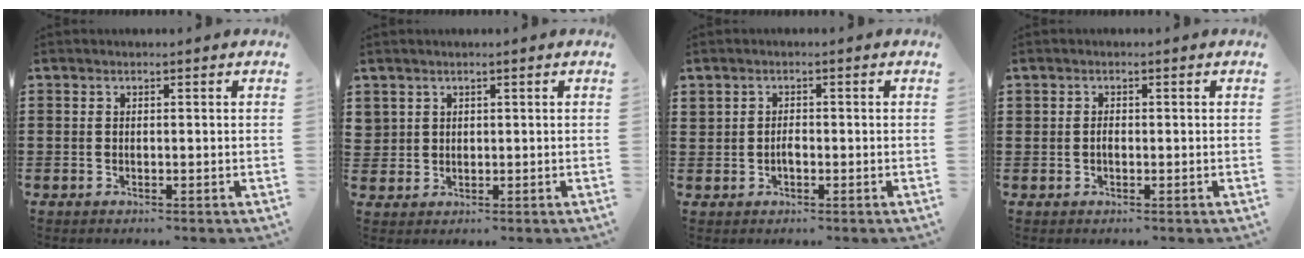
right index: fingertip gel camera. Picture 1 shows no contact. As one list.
[{"total": 1.7, "force": [1.2, 1.3, 0.1], "torque": [-0.009, 0.004, 0.024]}, {"total": 1.3, "force": [-0.3, 0.8, 0.9], "torque": [-0.019, 0.000, -0.006]}, {"total": 0.9, "force": [-0.2, 0.6, 0.6], "torque": [-0.015, -0.002, -0.004]}]